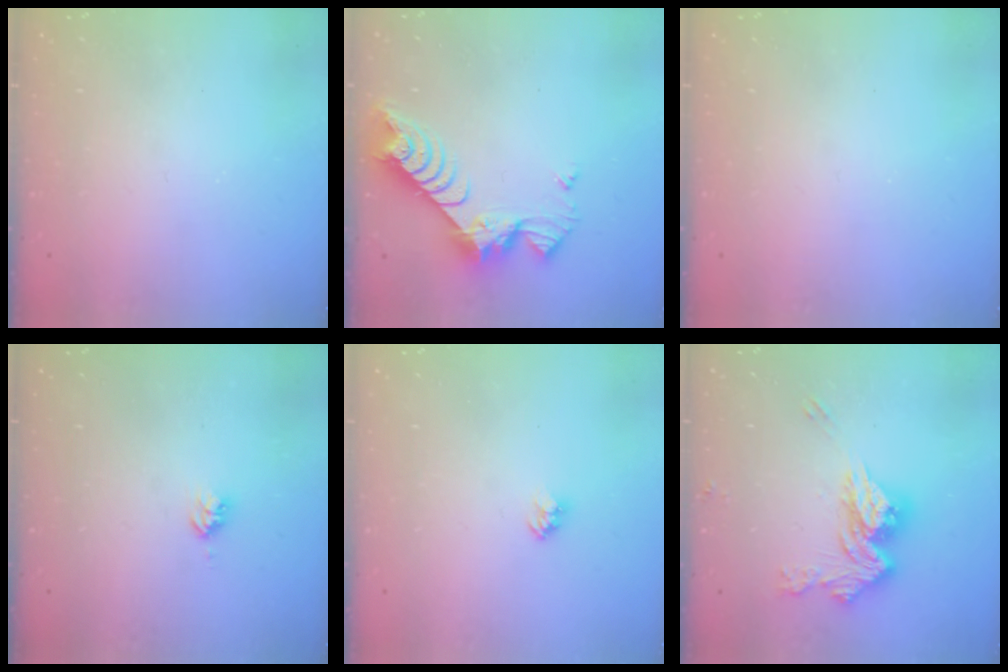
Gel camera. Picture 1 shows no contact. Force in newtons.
{"total": 8.7, "press": 8.7, "slide": 0.9}
{"total": 0.0}
{"total": 2.8, "press": 2.8, "slide": 0.2}
{"total": 2.4, "press": 2.4, "slide": 0.2}
{"total": 14.1, "press": 14.1, "slide": 0.2}